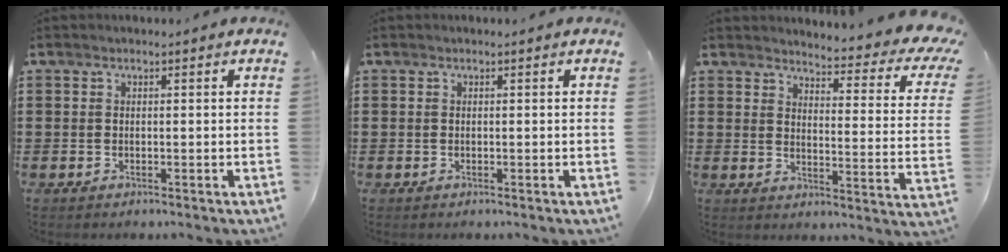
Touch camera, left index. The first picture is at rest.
{"total": 0.0}
{"total": 4.3, "force": [3.6, 0.3, 2.2], "torque": [-0.038, -0.039, 0.051]}